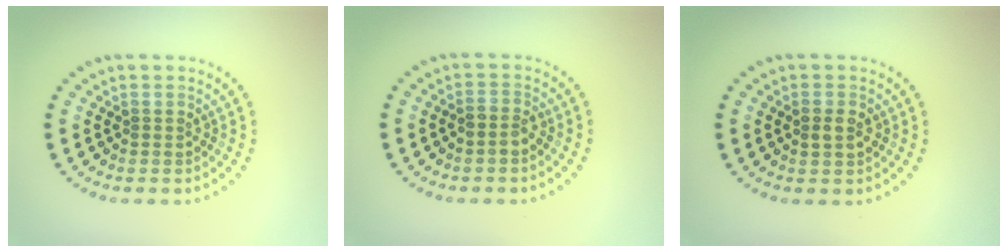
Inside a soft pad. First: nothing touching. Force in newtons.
{"total": 1.4, "press": 1.2, "slide": 0.7}
{"total": 1.6, "press": 1.6, "slide": 0.2}